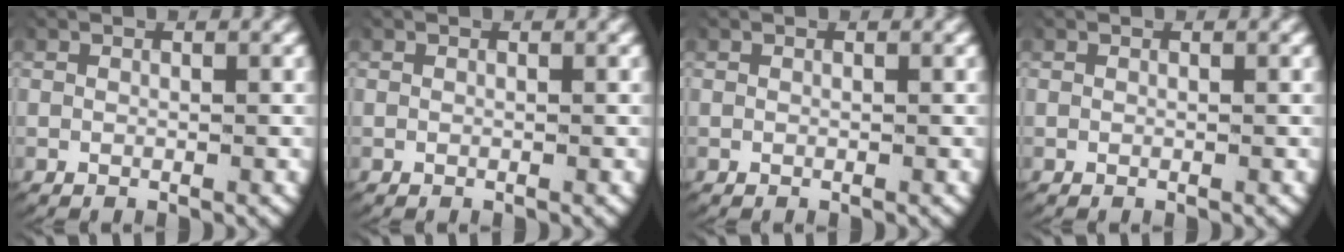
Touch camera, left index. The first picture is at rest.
{"total": 0.0}
{"total": 0.0}
{"total": 0.0}